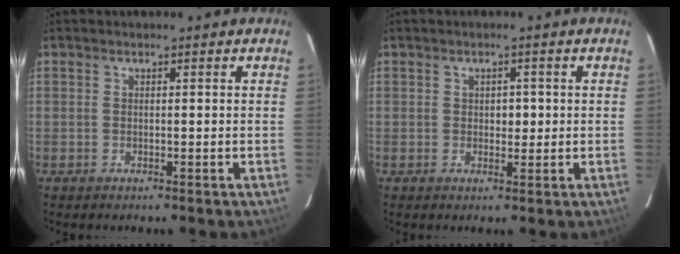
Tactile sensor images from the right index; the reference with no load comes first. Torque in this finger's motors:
{"motor_torque": [0.21, -0.04, 0.21, 0.03]}